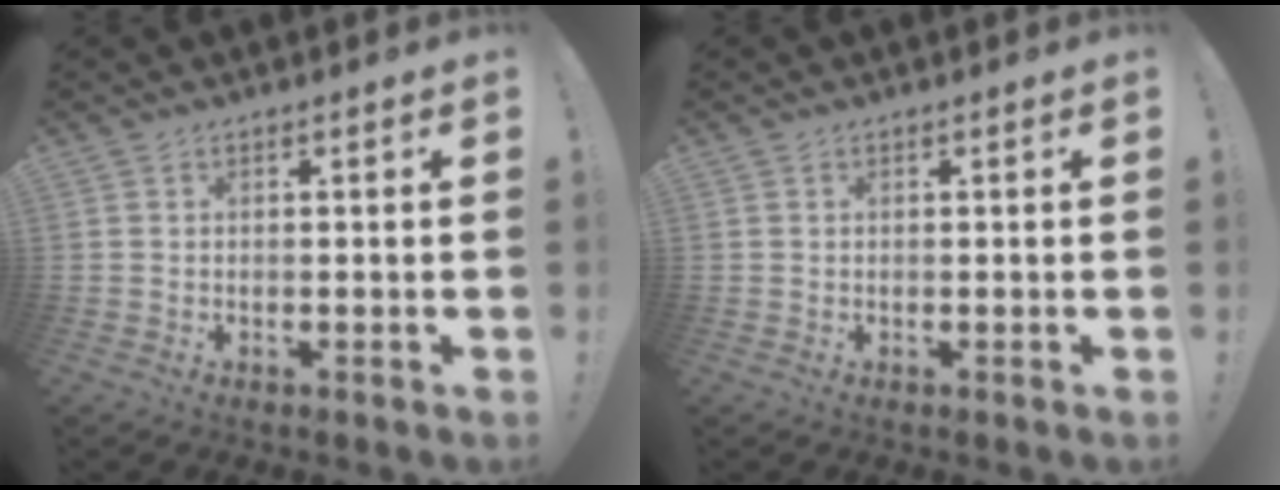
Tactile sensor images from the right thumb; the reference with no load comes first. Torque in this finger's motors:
{"motor_torque": [0.01, 0.20, -0.01, 0.00, 0.00]}